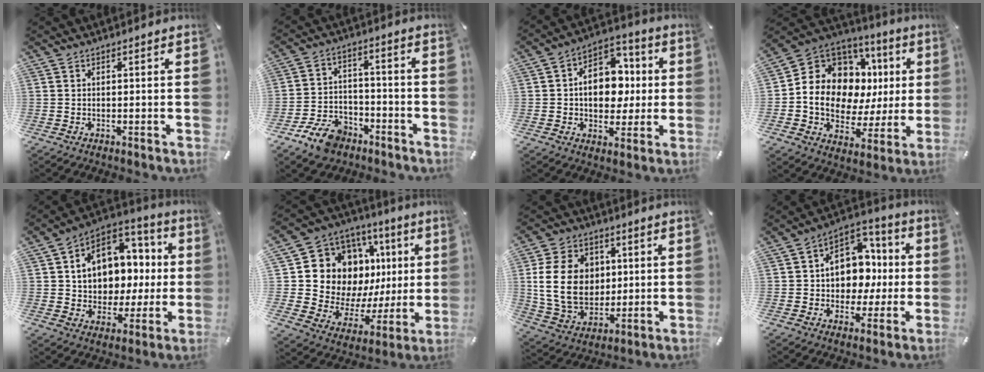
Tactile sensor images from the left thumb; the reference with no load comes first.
{"total": 10.1, "force": [-6.7, 6.2, 4.1], "torque": [-0.073, 0.050, -0.120]}
{"total": 12.4, "force": [-0.3, 9.4, 8.0], "torque": [-0.128, 0.004, -0.004]}
{"total": 13.2, "force": [2.6, 10.8, 7.2], "torque": [-0.125, -0.041, 0.049]}
{"total": 12.5, "force": [1.4, 10.9, 6.0], "torque": [-0.093, -0.022, 0.035]}
{"total": 17.8, "force": [6.7, 13.7, 9.2], "torque": [-0.147, -0.057, 0.144]}
{"total": 15.6, "force": [2.1, 12.6, 9.0], "torque": [-0.193, 0.008, 0.041]}
{"total": 12.1, "force": [0.1, 10.5, 5.9], "torque": [-0.075, -0.005, 0.010]}